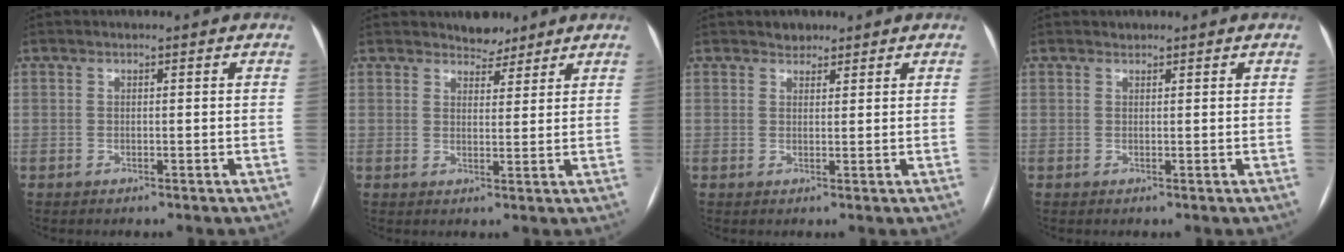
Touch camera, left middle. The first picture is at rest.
{"total": 3.6, "force": [3.2, 1.6, 0.4], "torque": [-0.001, -0.001, 0.047]}
{"total": 1.8, "force": [1.5, 1.1, 0.1], "torque": [-0.001, 0.002, 0.020]}
{"total": 0.5, "force": [0.5, 0.2, -0.1], "torque": [-0.003, 0.002, 0.007]}